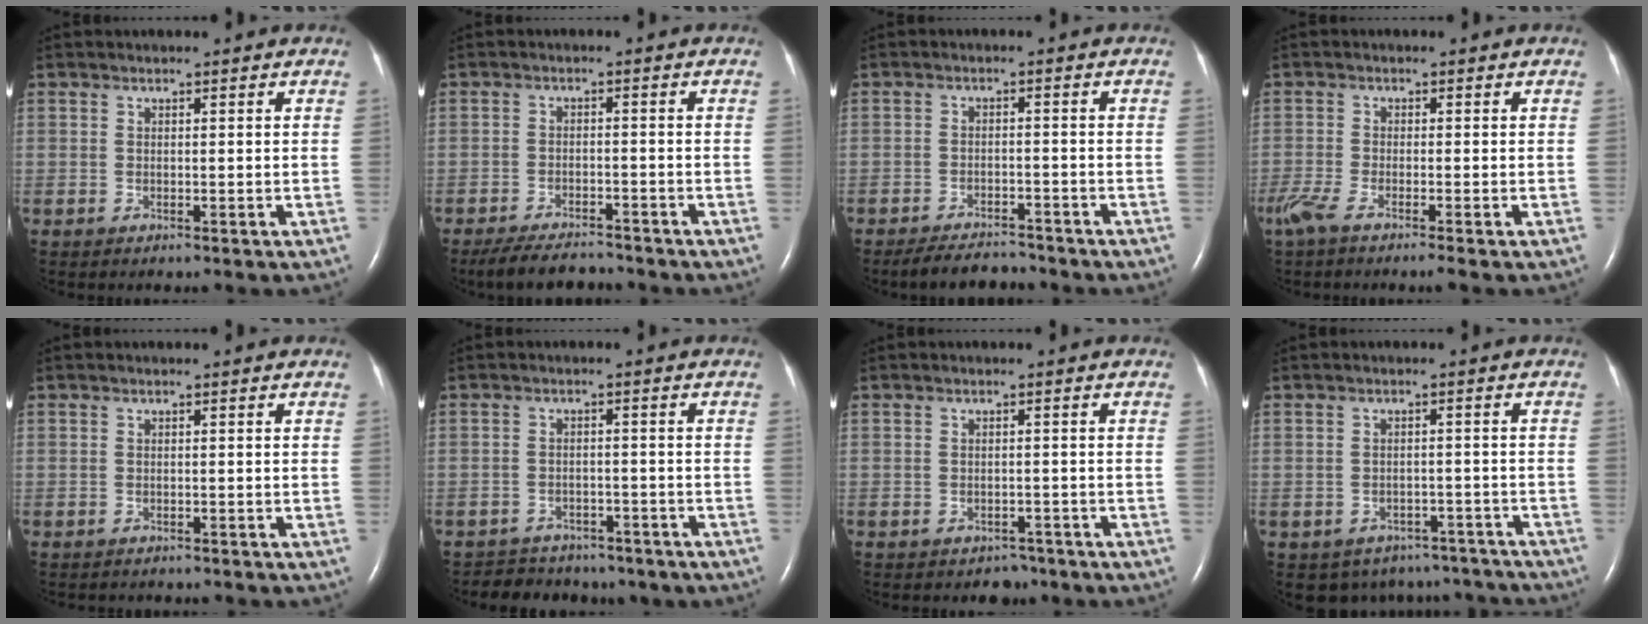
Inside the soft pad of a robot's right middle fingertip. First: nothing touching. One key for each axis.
{"total": 6.7, "fx": -6.1, "fy": 1.5, "fz": 2.3, "tx": -0.043, "ty": -0.017, "tz": -0.100}
{"total": 5.0, "fx": -4.7, "fy": 1.2, "fz": 1.1, "tx": -0.023, "ty": -0.012, "tz": -0.078}
{"total": 3.9, "fx": -2.9, "fy": 0.0, "fz": 2.7, "tx": -0.058, "ty": -0.011, "tz": -0.059}
{"total": 2.9, "fx": -2.7, "fy": 0.8, "fz": 0.9, "tx": -0.017, "ty": -0.004, "tz": -0.030}
{"total": 9.2, "fx": -7.6, "fy": 4.9, "fz": 1.9, "tx": -0.034, "ty": 0.014, "tz": -0.087}
{"total": 2.2, "fx": -1.7, "fy": 1.3, "fz": 0.1, "tx": -0.008, "ty": 0.005, "tz": -0.023}
{"total": 11.0, "fx": -9.5, "fy": 5.4, "fz": 1.2, "tx": -0.013, "ty": 0.022, "tz": -0.098}